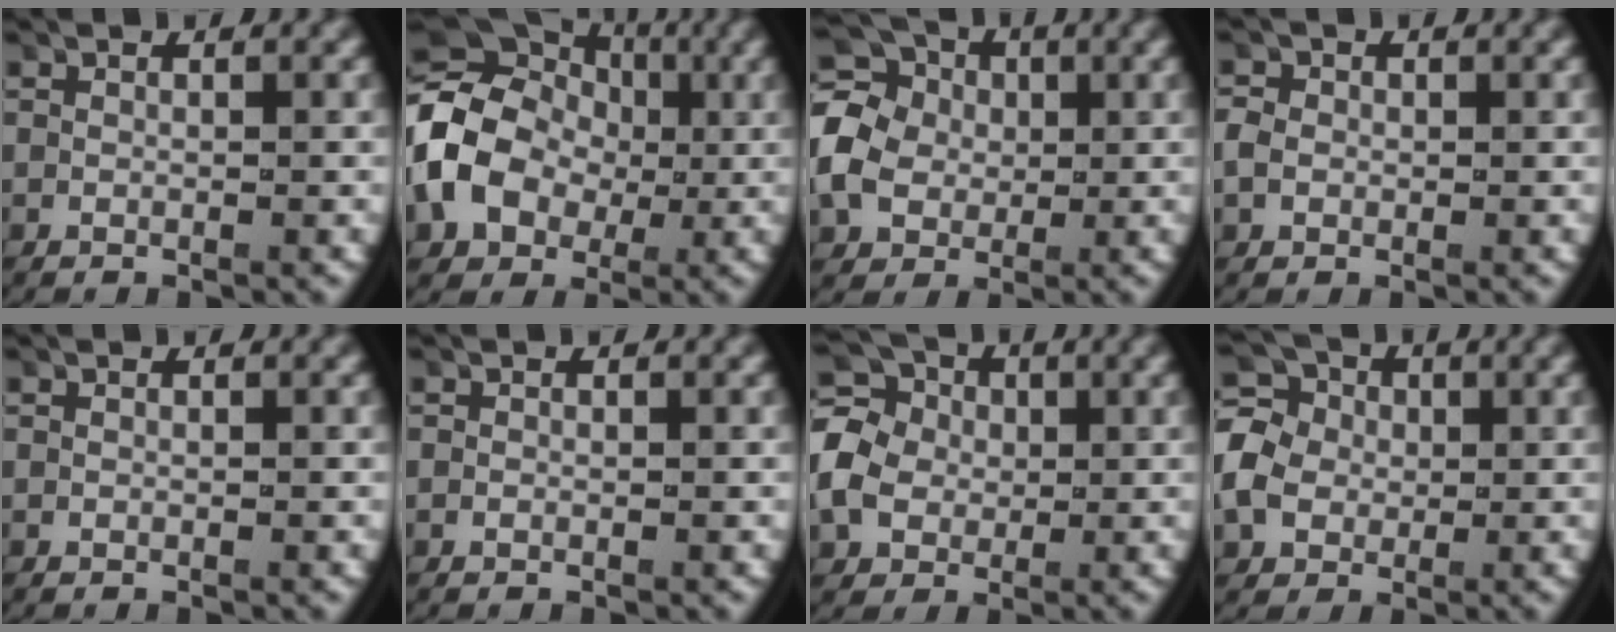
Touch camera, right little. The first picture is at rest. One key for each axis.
{"total": 11.6, "fx": 0.9, "fy": 9.9, "fz": 6.0, "tx": -0.139, "ty": -0.003, "tz": 0.007}
{"total": 8.9, "fx": 1.1, "fy": 7.8, "fz": 4.1, "tx": -0.091, "ty": -0.002, "tz": 0.009}
{"total": 1.7, "fx": -0.1, "fy": 1.6, "fz": 0.7, "tx": -0.018, "ty": 0.002, "tz": -0.003}
{"total": 0.0}
{"total": 0.0}
{"total": 7.7, "fx": 0.8, "fy": 6.8, "fz": 3.5, "tx": -0.079, "ty": -0.004, "tz": 0.006}
{"total": 6.9, "fx": 0.6, "fy": 6.2, "fz": 3.1, "tx": -0.069, "ty": -0.003, "tz": 0.004}